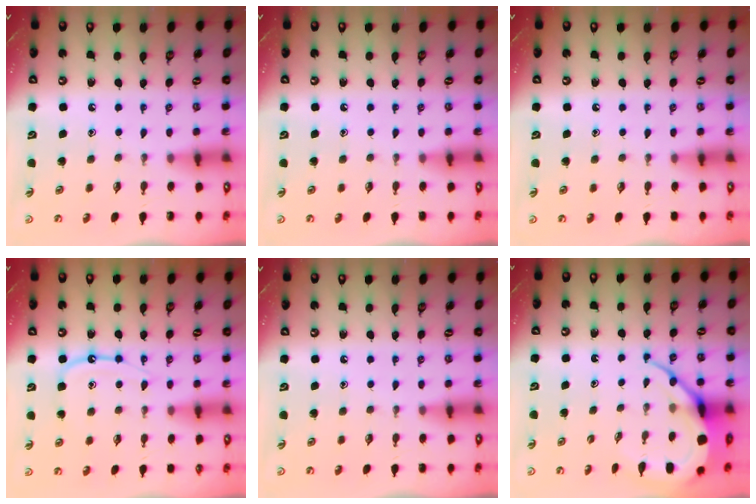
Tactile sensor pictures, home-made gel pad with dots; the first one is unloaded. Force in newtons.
{"total": 0.0}
{"total": 2.2, "press": 2.2, "slide": 0.3}
{"total": 10.8, "press": 10.7, "slide": 1.1}
{"total": 0.0}
{"total": 10.0, "press": 10.0, "slide": 0.6}